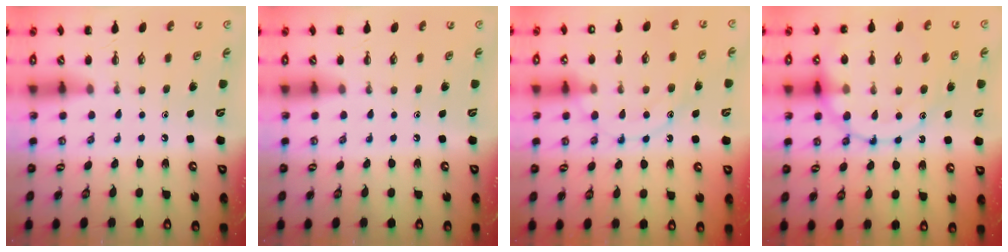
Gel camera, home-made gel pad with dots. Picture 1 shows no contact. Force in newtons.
{"total": 0.0}
{"total": 12.8, "press": 12.8, "slide": 0.7}
{"total": 18.1, "press": 17.9, "slide": 2.5}